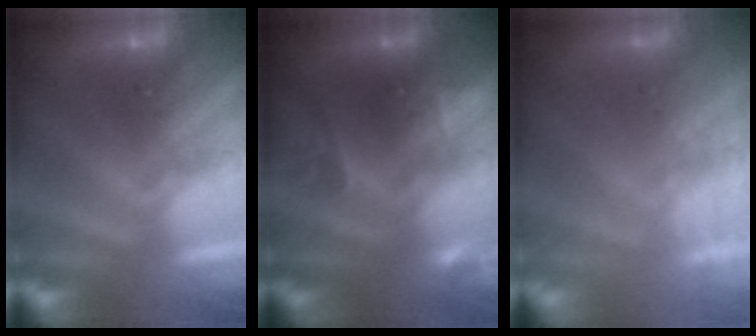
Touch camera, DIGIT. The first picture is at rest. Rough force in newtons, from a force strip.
{"total": 2.4}
{"total": 2.1}